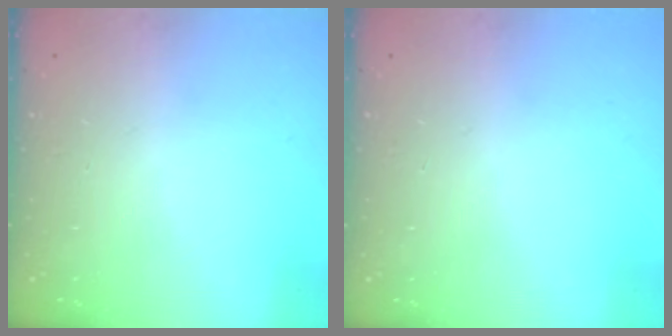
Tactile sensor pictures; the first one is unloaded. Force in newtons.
{"total": 0.0}